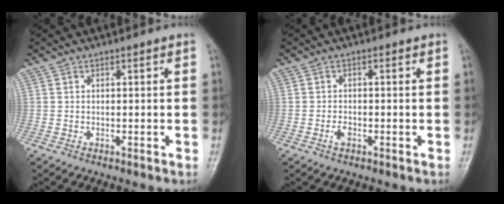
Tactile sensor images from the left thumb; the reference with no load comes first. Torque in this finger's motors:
{"motor_torque": [-0.05, 0.05, 0.08, -0.05, 0.00]}